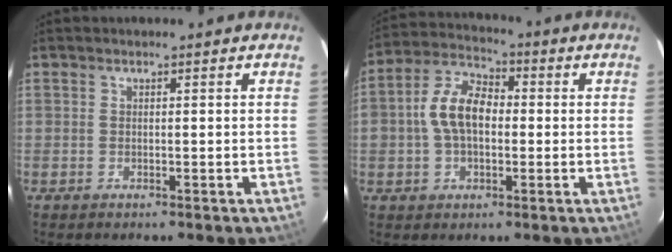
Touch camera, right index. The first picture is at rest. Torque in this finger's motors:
{"motor_torque": [0.41, -0.10, 0.27, 0.14]}